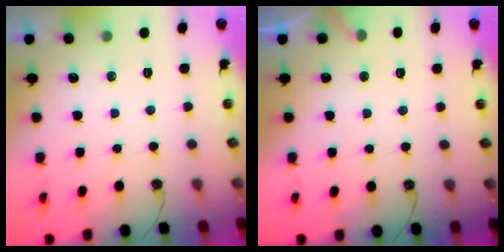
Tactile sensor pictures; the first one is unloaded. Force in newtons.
{"total": 4.3, "press": 4.3, "slide": 0.3}